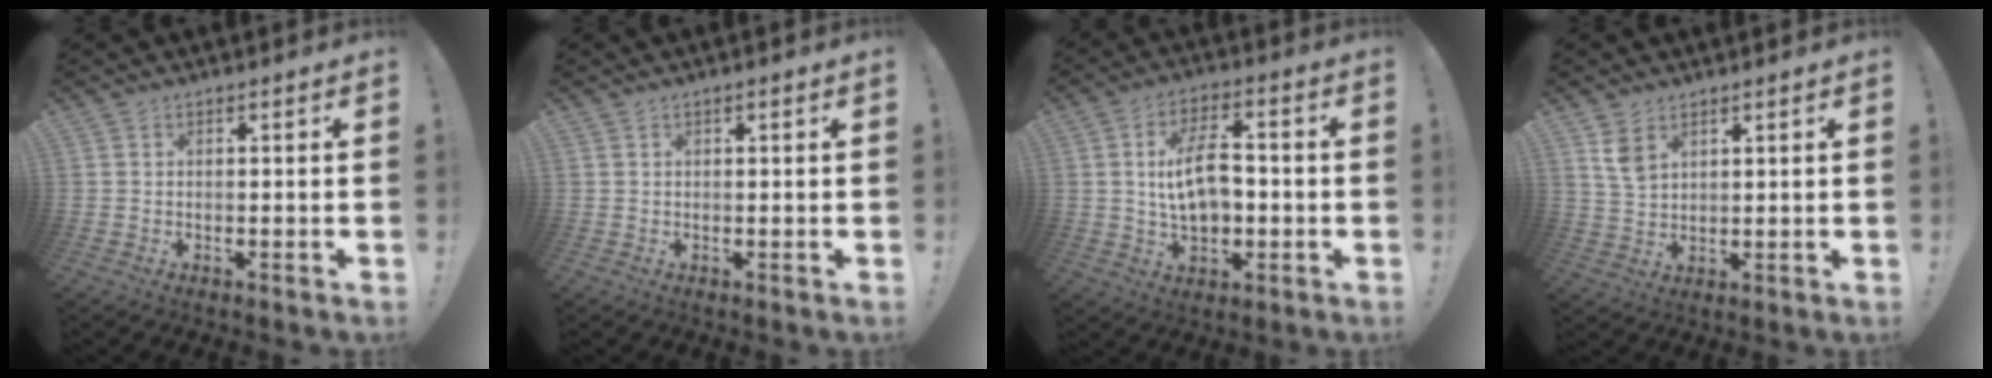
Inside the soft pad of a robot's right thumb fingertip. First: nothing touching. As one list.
[{"total": 0.7, "force": [0.4, -0.1, 0.6], "torque": [-0.008, -0.001, 0.005]}, {"total": 12.6, "force": [0.1, 7.5, 10.1], "torque": [-0.169, 0.008, 0.001]}, {"total": 5.5, "force": [3.3, 3.2, 2.9], "torque": [-0.040, -0.016, 0.062]}]